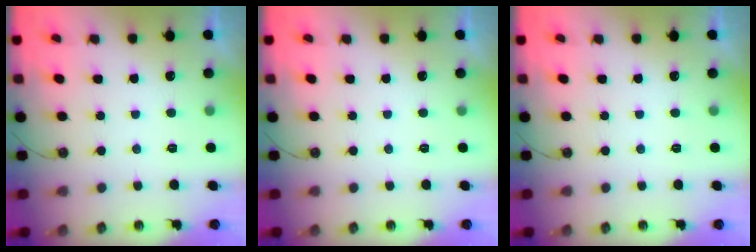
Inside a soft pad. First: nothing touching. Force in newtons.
{"total": 0.0}
{"total": 0.0}